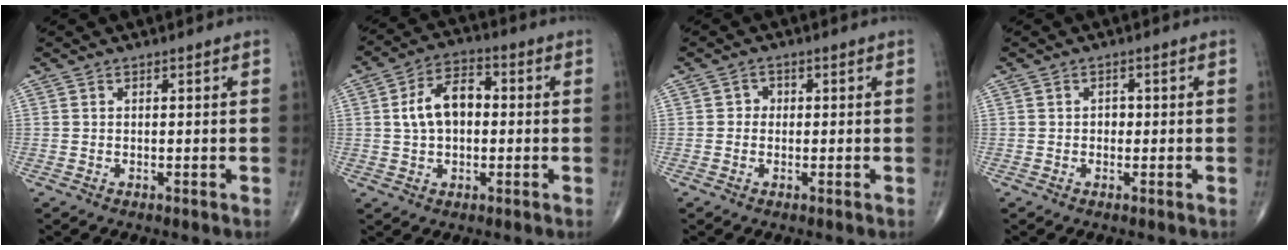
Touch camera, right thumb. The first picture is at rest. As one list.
[{"total": 9.2, "force": [0.6, 5.8, 7.1], "torque": [-0.118, 0.023, 0.005]}, {"total": 1.6, "force": [-0.1, 1.5, 0.6], "torque": [0.003, 0.006, -0.007]}, {"total": 1.3, "force": [-0.1, 1.1, 0.7], "torque": [-0.004, 0.004, -0.005]}]